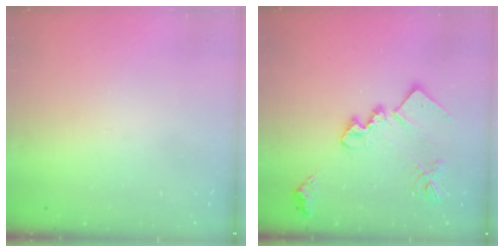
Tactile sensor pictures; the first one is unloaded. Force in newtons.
{"total": 17.8, "press": 17.7, "slide": 1.2}